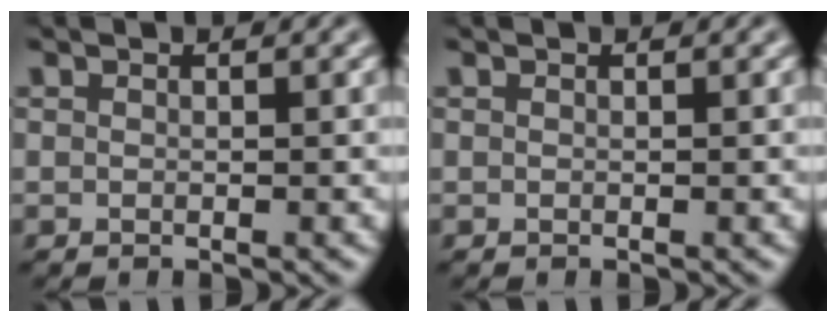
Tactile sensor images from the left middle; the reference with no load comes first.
{"total": 0.0}